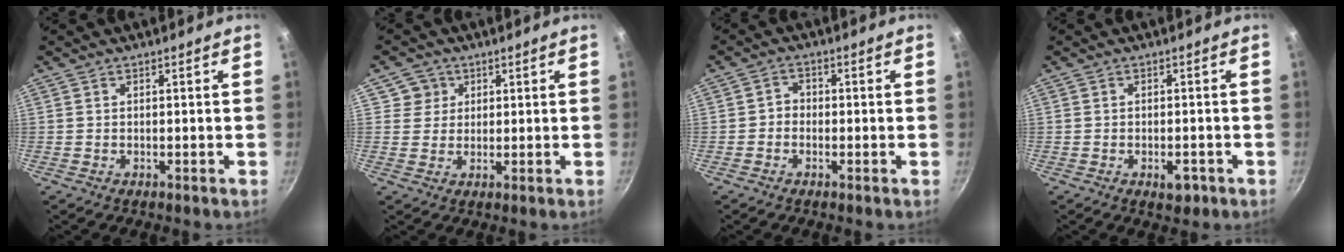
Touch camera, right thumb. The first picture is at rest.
{"total": 3.9, "force": [1.5, 3.6, 0.1], "torque": [0.034, 0.006, 0.020]}
{"total": 2.4, "force": [-0.7, 2.1, 1.0], "torque": [-0.002, 0.012, -0.018]}
{"total": 3.2, "force": [-1.5, 1.7, 2.3], "torque": [-0.023, 0.010, -0.015]}